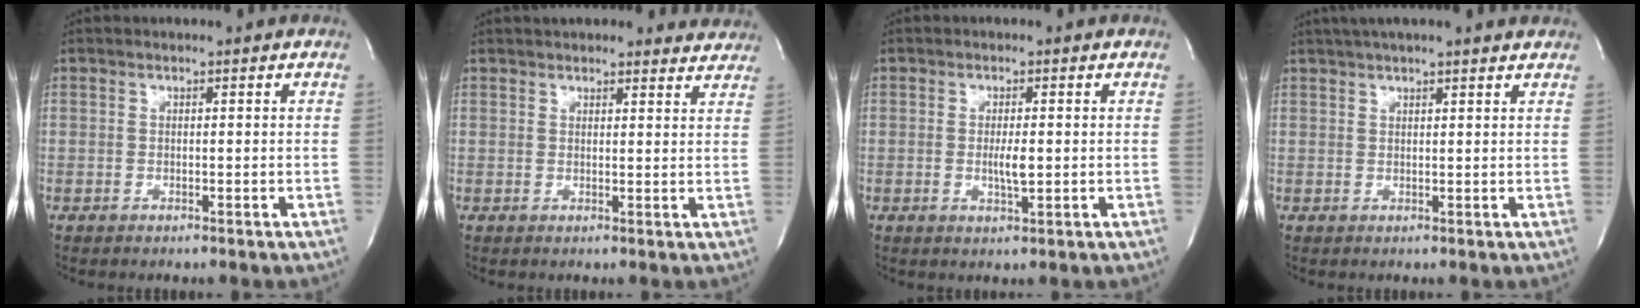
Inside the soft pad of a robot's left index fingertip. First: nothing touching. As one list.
[{"total": 10.9, "force": [10.1, 3.1, 2.5], "torque": [-0.004, 0.016, 0.106]}, {"total": 2.9, "force": [-0.2, 0.6, 2.8], "torque": [-0.054, -0.003, -0.003]}, {"total": 11.0, "force": [9.4, 1.1, 5.6], "torque": [-0.090, 0.036, 0.122]}]